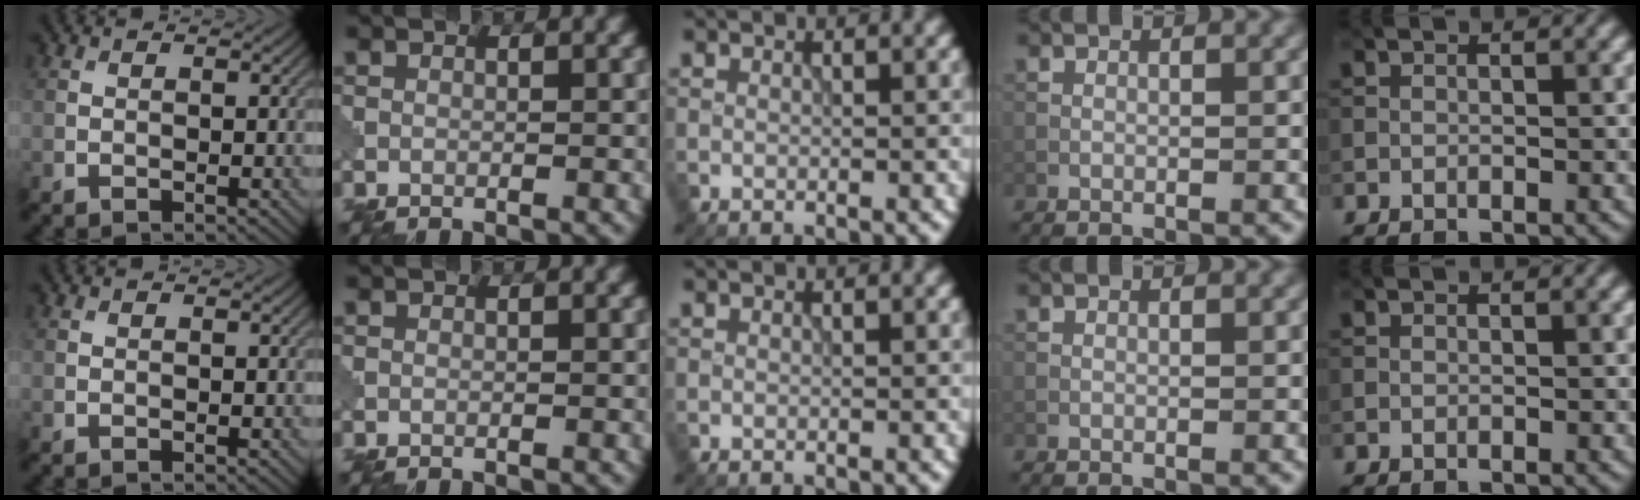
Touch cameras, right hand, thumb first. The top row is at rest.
{}